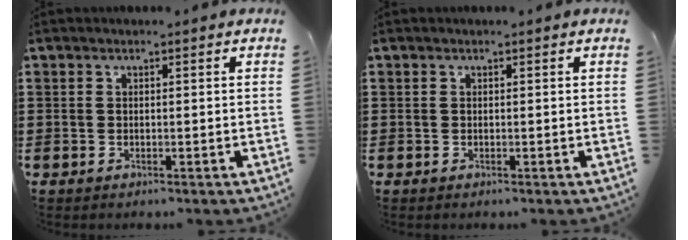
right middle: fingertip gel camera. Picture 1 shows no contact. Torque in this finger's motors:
{"motor_torque": [0.05, -0.04, -0.01, -0.01]}